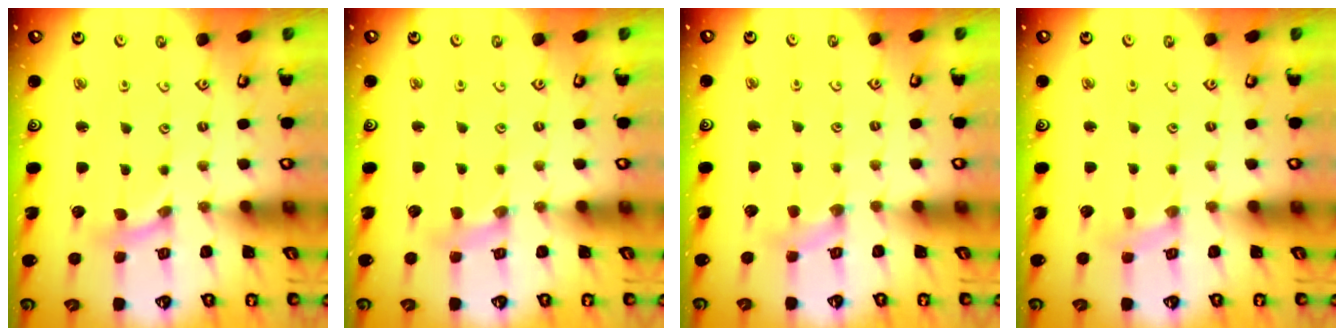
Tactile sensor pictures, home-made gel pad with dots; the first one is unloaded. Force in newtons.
{"total": 1.5, "press": 1.5, "slide": 0.3}
{"total": 2.8, "press": 2.8, "slide": 0.4}
{"total": 0.5, "press": 0.5, "slide": 0.2}